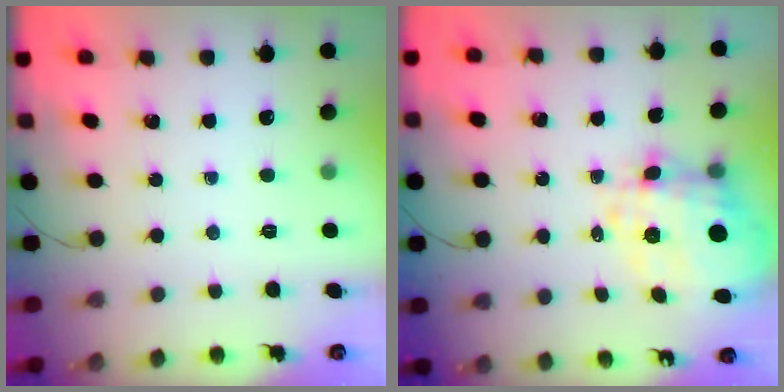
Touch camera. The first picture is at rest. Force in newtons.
{"total": 8.8, "press": 8.2, "slide": 3.4}